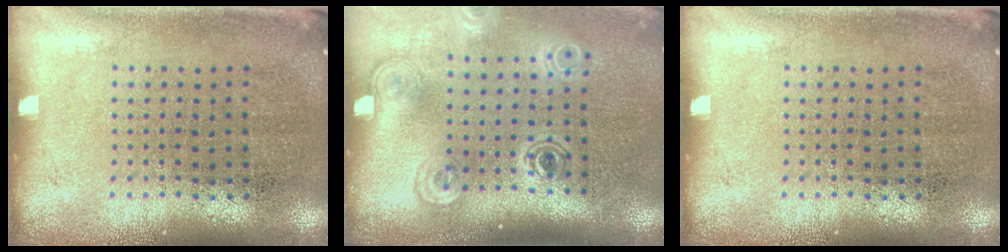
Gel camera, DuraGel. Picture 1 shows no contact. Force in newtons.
{"total": 1.8, "press": 1.3, "slide": 1.2}
{"total": 0.0}